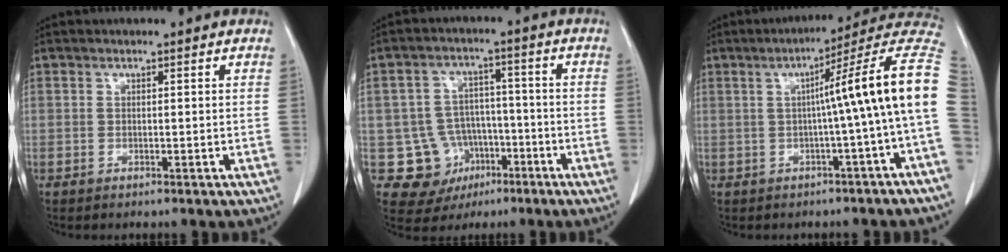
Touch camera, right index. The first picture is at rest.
{"total": 9.9, "force": [-3.4, 9.1, 1.9], "torque": [-0.033, 0.026, -0.039]}
{"total": 13.6, "force": [0.2, -1.8, 13.5], "torque": [-0.163, 0.033, -0.008]}